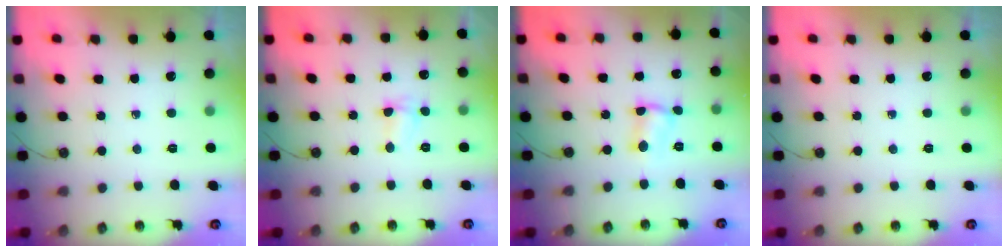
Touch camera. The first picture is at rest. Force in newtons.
{"total": 3.1, "press": 3.0, "slide": 0.6}
{"total": 2.9, "press": 2.9, "slide": 0.2}
{"total": 0.0}